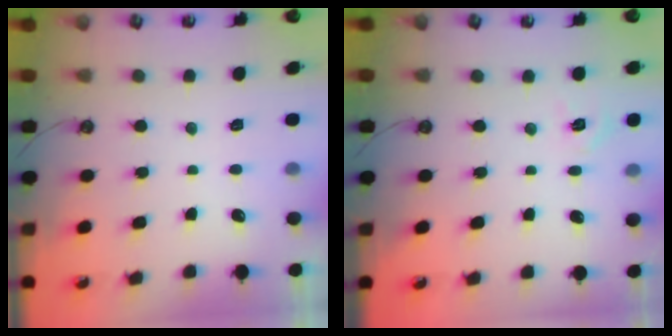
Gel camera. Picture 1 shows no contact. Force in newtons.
{"total": 3.2, "press": 3.2, "slide": 0.4}